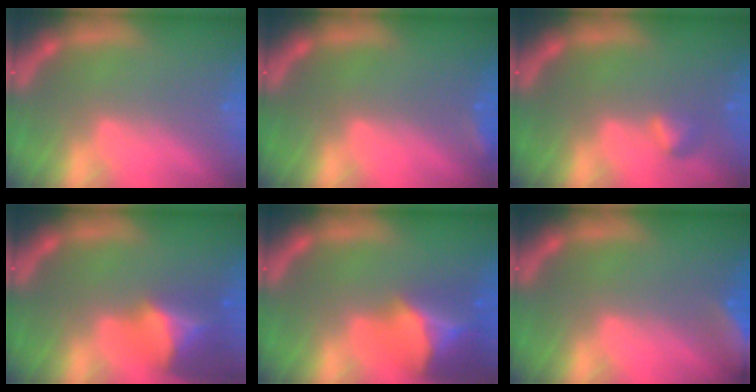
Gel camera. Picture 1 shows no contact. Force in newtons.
{"total": 1.4}
{"total": 1.4}
{"total": 6.4}
{"total": 8.9}
{"total": 7.0}